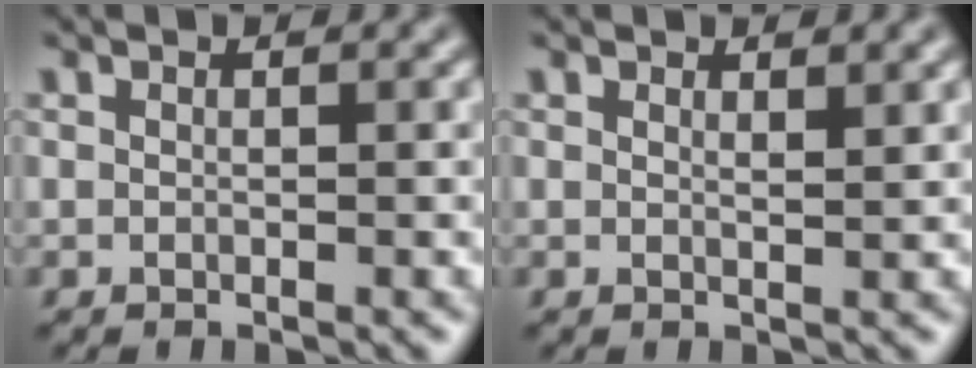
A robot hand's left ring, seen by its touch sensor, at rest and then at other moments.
{"total": 0.9, "force": [0.8, 0.1, 0.4], "torque": [-0.006, -0.001, 0.014]}